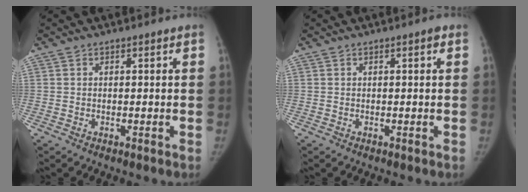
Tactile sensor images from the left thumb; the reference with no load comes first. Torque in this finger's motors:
{"motor_torque": [0.22, -0.05, 0.31, -0.22, 0.06]}